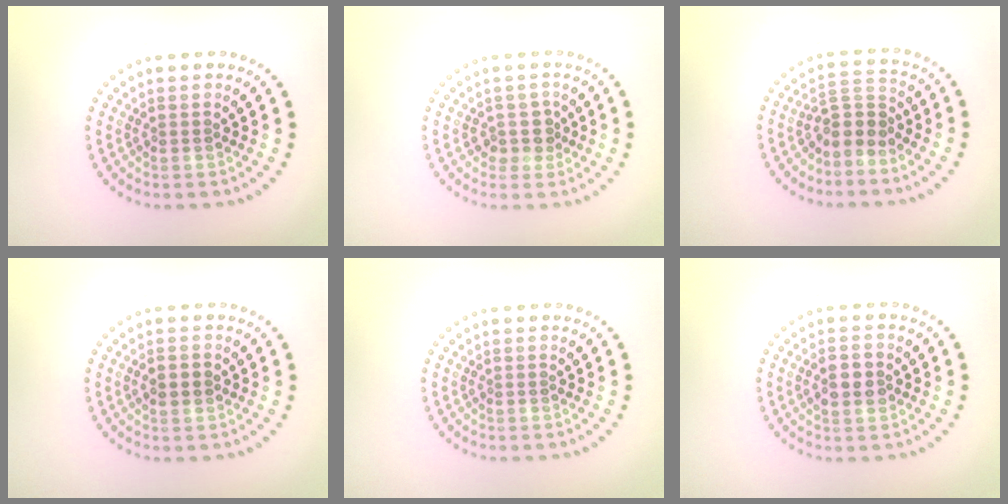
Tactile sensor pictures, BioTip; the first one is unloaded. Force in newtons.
{"total": 1.7, "press": 1.4, "slide": 1.0}
{"total": 2.8, "press": 2.1, "slide": 1.9}
{"total": 2.1, "press": 2.1, "slide": 0.2}
{"total": 0.0}
{"total": 2.9, "press": 2.9, "slide": 0.1}